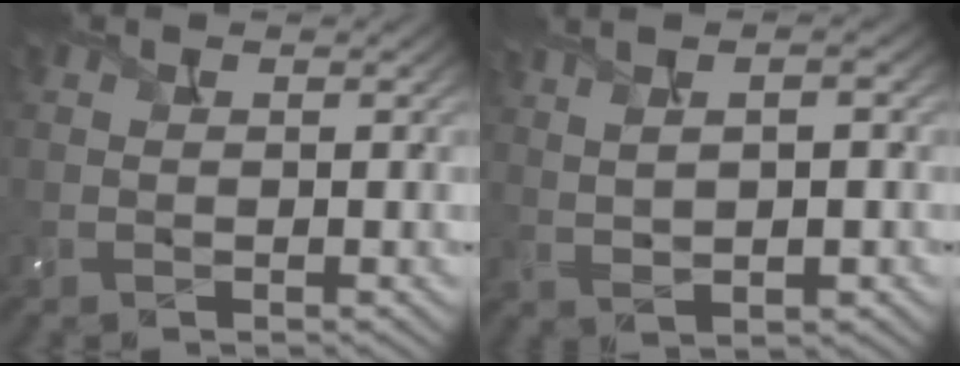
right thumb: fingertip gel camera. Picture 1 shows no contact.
{"total": 6.7, "force": [2.6, 2.6, 5.6], "torque": [-0.080, 0.024, 0.038]}